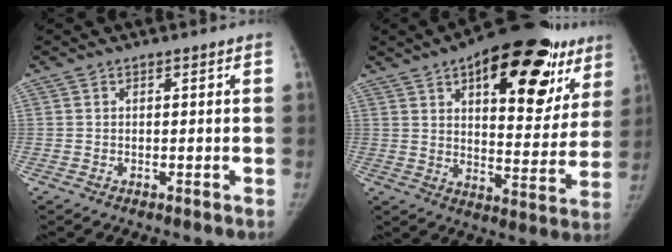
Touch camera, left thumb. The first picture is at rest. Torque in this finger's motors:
{"motor_torque": [0.23, 0.85, 1.19, -1.58, 0.07]}